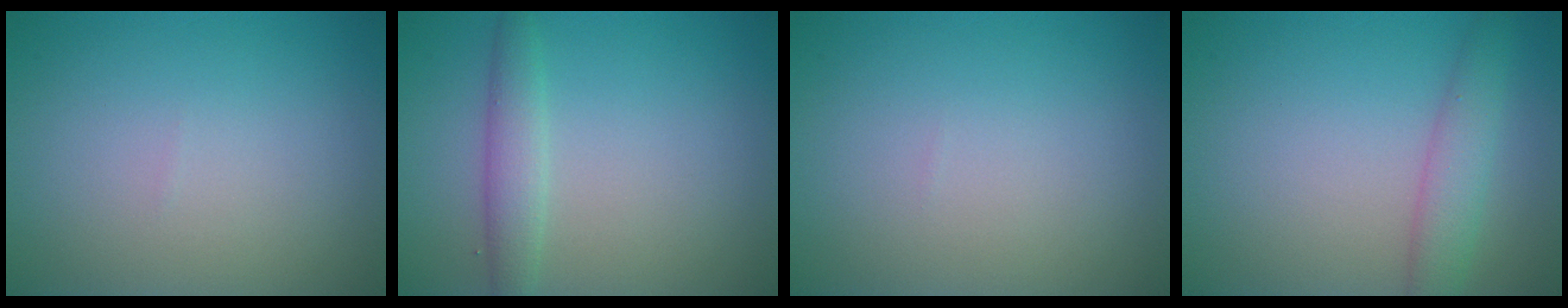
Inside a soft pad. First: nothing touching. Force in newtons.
{"total": 2.4, "press": 2.4, "slide": 0.1}
{"total": 0.0}
{"total": 2.9, "press": 2.9, "slide": 0.1}